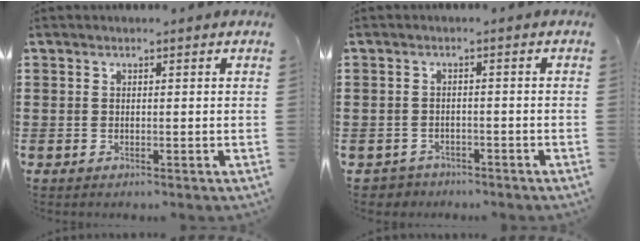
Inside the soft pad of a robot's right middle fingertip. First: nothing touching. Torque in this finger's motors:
{"motor_torque": [0.57, 0.44, 0.04, 0.00]}